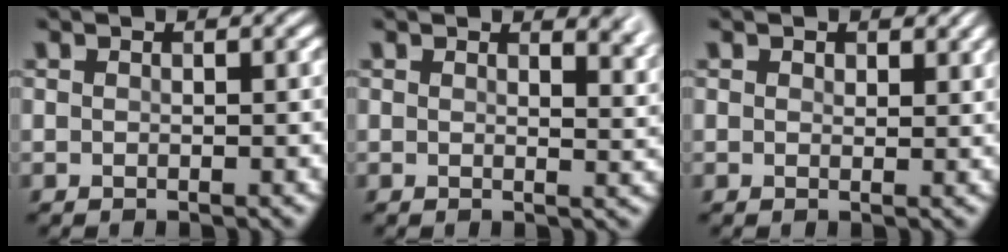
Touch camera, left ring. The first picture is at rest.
{"total": 2.1, "force": [1.9, 0.5, 0.8], "torque": [0.003, 0.001, 0.020]}
{"total": 0.9, "force": [0.9, 0.2, -0.3], "torque": [0.007, -0.001, 0.011]}